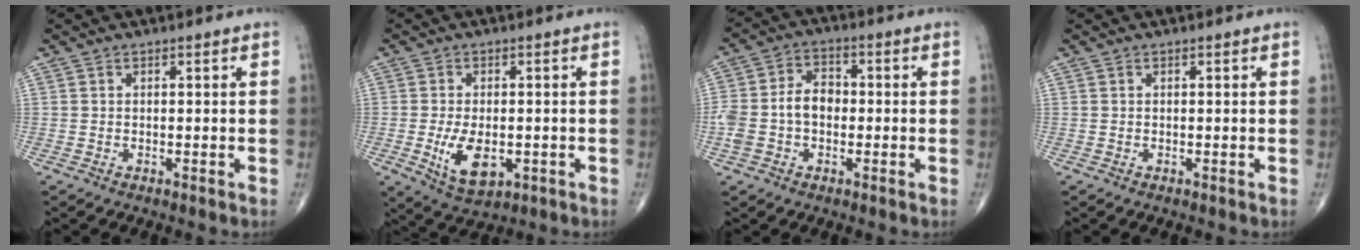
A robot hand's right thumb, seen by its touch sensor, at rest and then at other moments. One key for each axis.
{"total": 8.2, "fx": -1.8, "fy": 4.5, "fz": 6.6, "tx": -0.109, "ty": -0.009, "tz": -0.020}
{"total": 9.0, "fx": -0.9, "fy": 6.2, "fz": 6.4, "tx": -0.126, "ty": 0.032, "tz": -0.023}
{"total": 0.0}